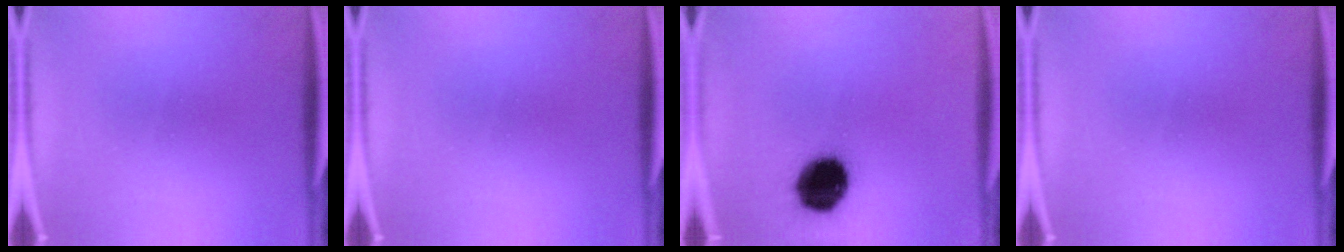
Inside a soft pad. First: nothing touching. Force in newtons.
{"total": 0.0}
{"total": 16.6}
{"total": 0.0}